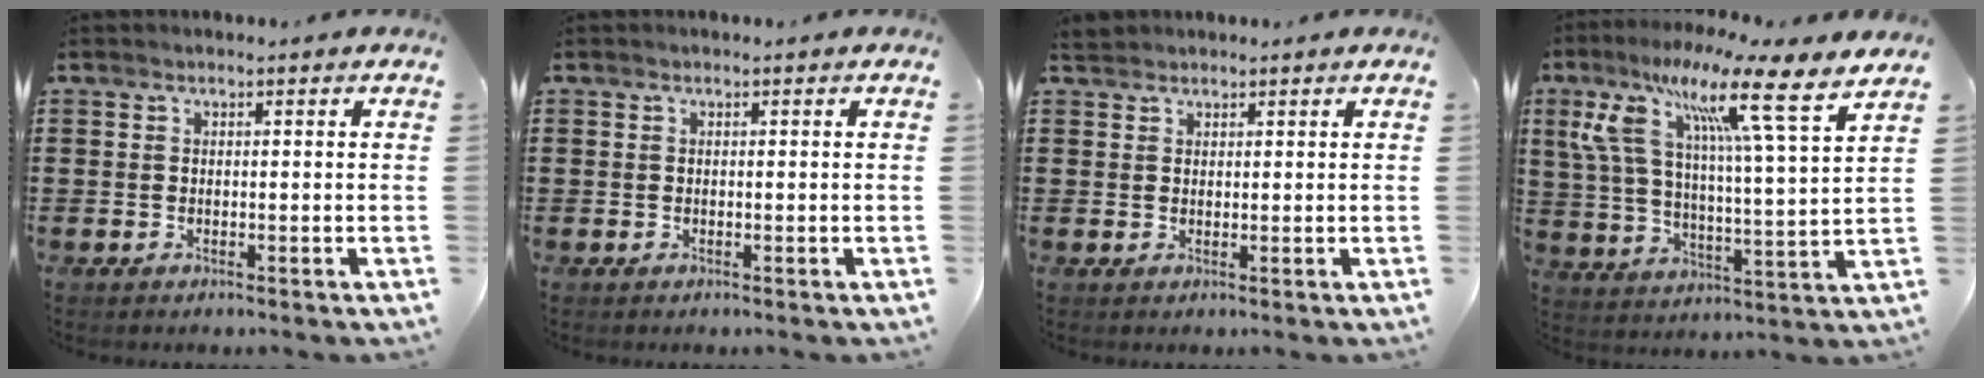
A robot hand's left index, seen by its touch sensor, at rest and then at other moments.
{"total": 0.0}
{"total": 1.8, "force": [1.6, 0.9, 0.1], "torque": [-0.008, 0.006, 0.032]}
{"total": 14.2, "force": [9.9, 1.2, 10.1], "torque": [-0.198, -0.066, 0.146]}